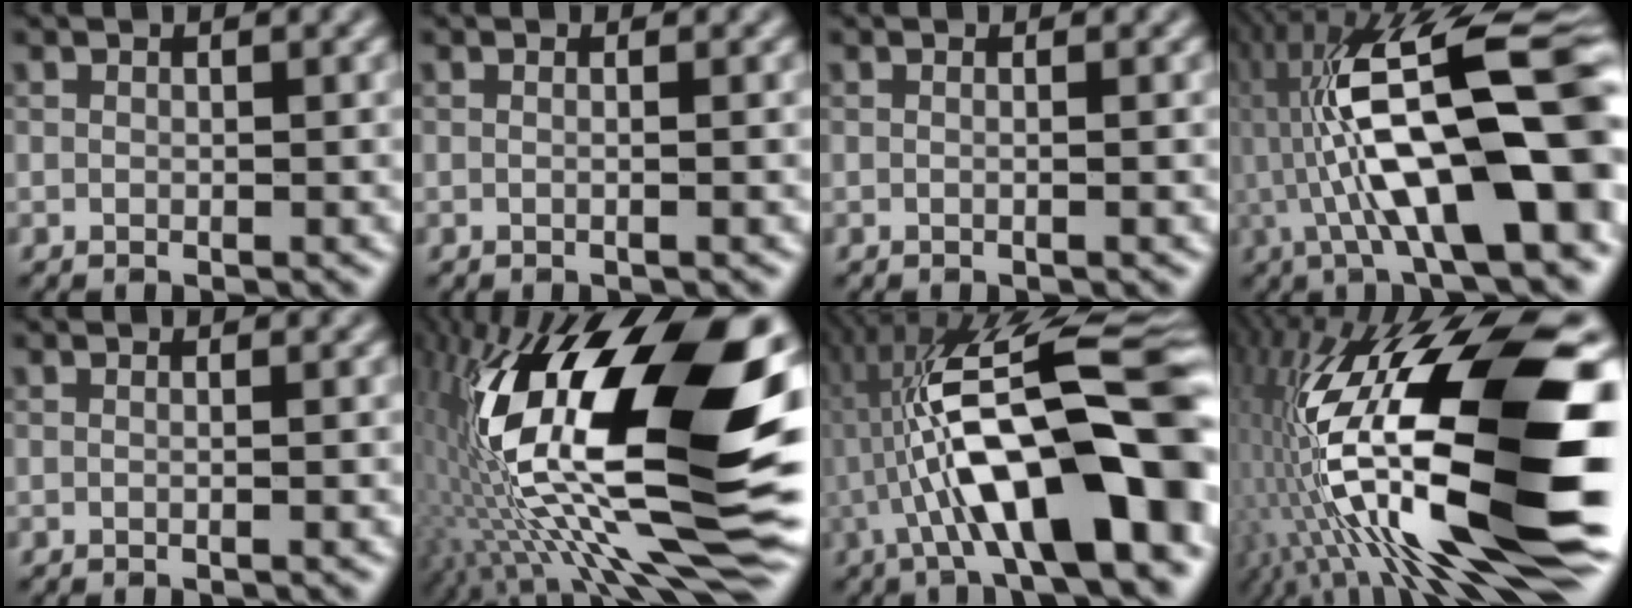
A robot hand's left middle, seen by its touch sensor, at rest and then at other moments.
{"total": 1.6, "force": [0.2, 0.7, 1.4], "torque": [-0.004, -0.008, -0.016]}
{"total": 1.3, "force": [0.1, 0.5, 1.2], "torque": [-0.006, -0.008, -0.012]}
{"total": 15.6, "force": [-1.6, 4.2, 14.9], "torque": [-0.242, 0.036, -0.028]}
{"total": 1.0, "force": [0.1, 0.4, 0.9], "torque": [-0.008, -0.005, -0.009]}
{"total": 20.8, "force": [0.8, 8.1, 19.2], "torque": [-0.348, 0.004, 0.002]}
{"total": 15.0, "force": [-3.2, 3.7, 14.2], "torque": [-0.226, 0.034, -0.046]}
{"total": 18.6, "force": [-1.6, 6.2, 17.5], "torque": [-0.320, -0.012, -0.027]}